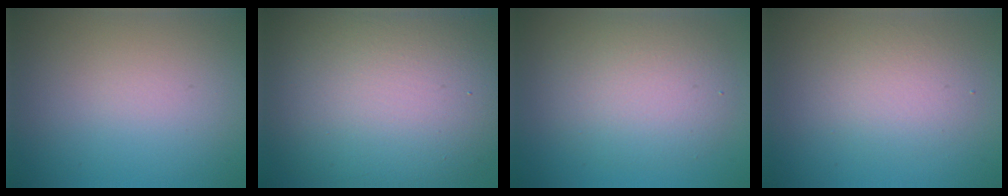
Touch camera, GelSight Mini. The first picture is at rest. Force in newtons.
{"total": 15.5, "press": 15.5, "slide": 0.9}
{"total": 5.1, "press": 5.0, "slide": 0.4}
{"total": 2.9, "press": 2.8, "slide": 0.2}